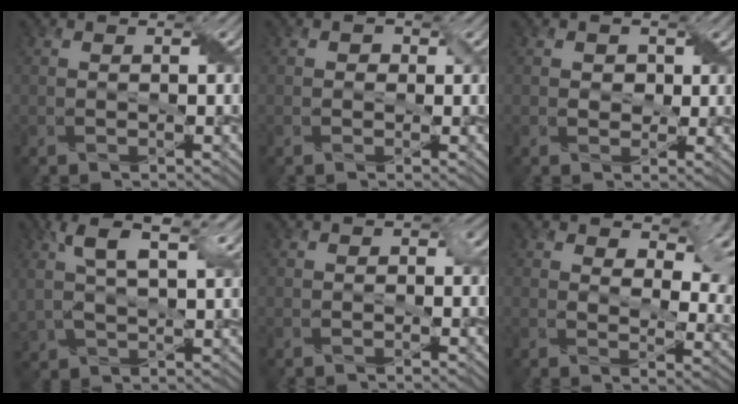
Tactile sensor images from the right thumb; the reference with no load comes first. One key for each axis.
{"total": 1.0, "fx": 0.1, "fy": 0.9, "fz": 0.2, "tx": 0.000, "ty": -0.003, "tz": -0.004}
{"total": 1.9, "fx": 0.6, "fy": 1.6, "fz": 0.7, "tx": -0.014, "ty": -0.002, "tz": 0.002}
{"total": 8.7, "fx": 3.9, "fy": 3.6, "fz": 7.0, "tx": -0.165, "ty": 0.003, "tz": 0.074}
{"total": 1.0, "fx": -0.3, "fy": 0.8, "fz": 0.5, "tx": -0.009, "ty": -0.002, "tz": -0.007}
{"total": 10.0, "fx": 4.3, "fy": 5.5, "fz": 7.2, "tx": -0.107, "ty": -0.010, "tz": 0.075}